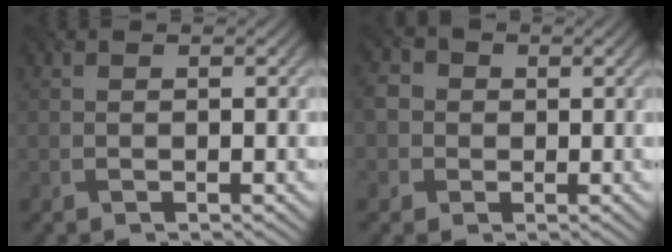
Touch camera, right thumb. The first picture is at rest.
{"total": 4.5, "force": [0.1, 4.2, 1.5], "torque": [-0.054, 0.008, -0.013]}